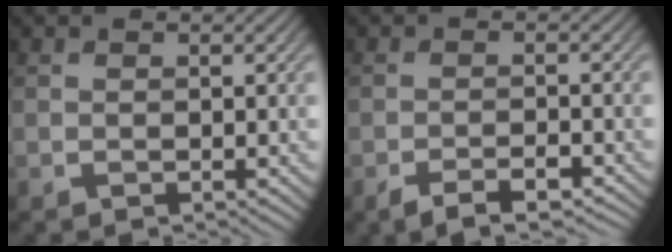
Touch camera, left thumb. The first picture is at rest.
{"total": 3.8, "force": [-2.9, 0.9, 2.4], "torque": [-0.043, 0.002, -0.046]}